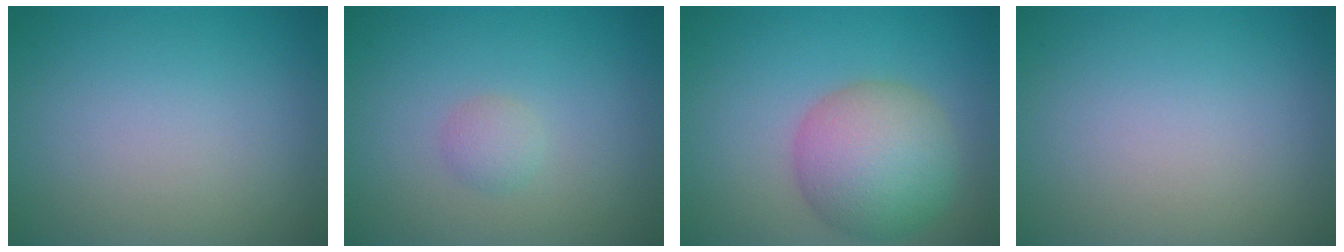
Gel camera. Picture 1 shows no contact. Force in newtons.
{"total": 1.2, "press": 1.2, "slide": 0.0}
{"total": 7.0, "press": 7.0, "slide": 0.3}
{"total": 0.0}